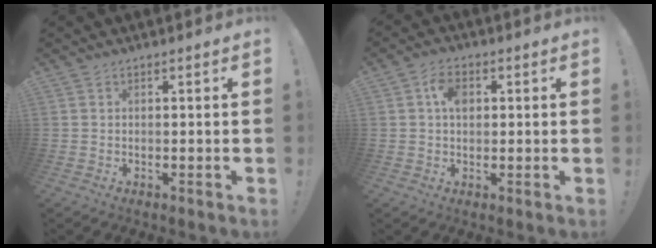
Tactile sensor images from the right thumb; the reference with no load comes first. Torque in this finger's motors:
{"motor_torque": [0.44, 0.86, 0.35, -0.31, 0.16]}